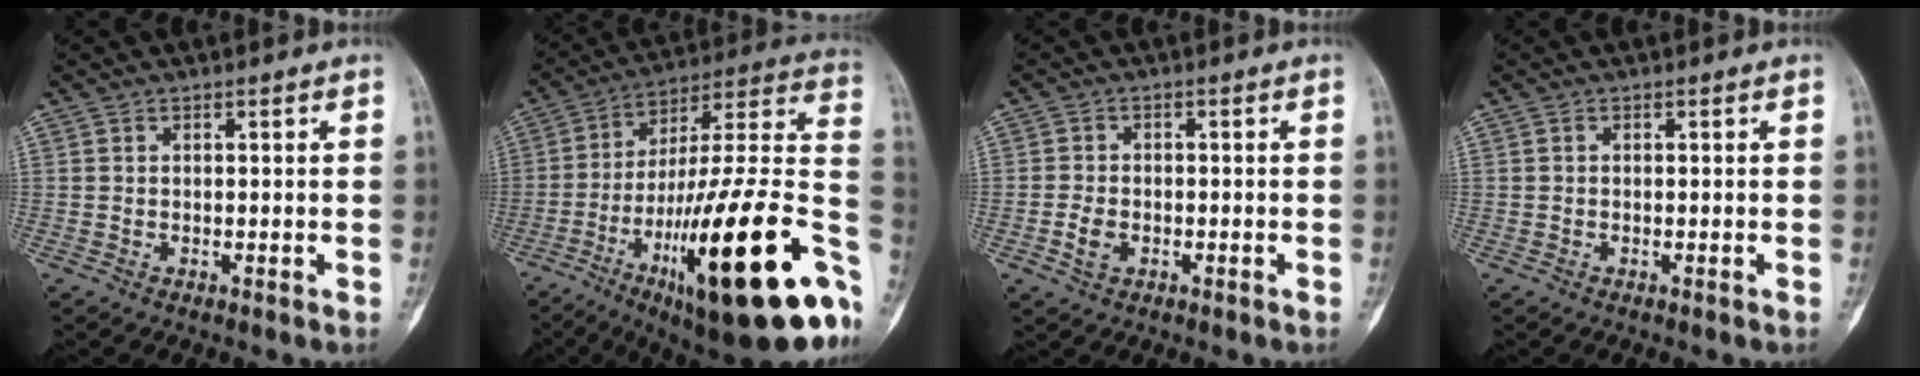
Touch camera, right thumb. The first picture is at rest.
{"total": 35.5, "force": [-12.3, 9.0, 32.1], "torque": [-0.425, 0.044, -0.185]}
{"total": 3.3, "force": [-1.2, 2.3, 2.1], "torque": [-0.040, 0.007, -0.020]}
{"total": 0.0}